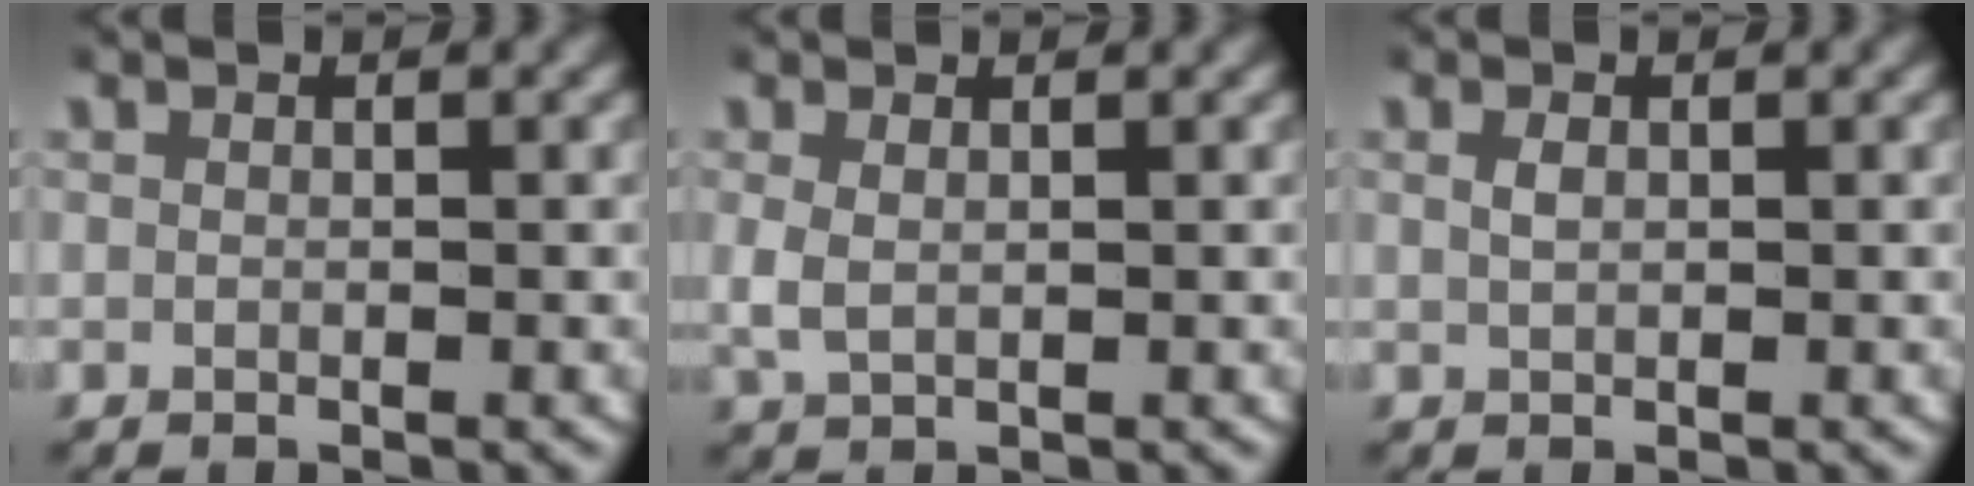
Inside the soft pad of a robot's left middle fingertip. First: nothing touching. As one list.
[{"total": 2.0, "force": [0.3, 1.3, 1.5], "torque": [-0.044, -0.006, 0.014]}, {"total": 0.7, "force": [0.2, 0.3, 0.6], "torque": [-0.013, -0.001, 0.007]}]